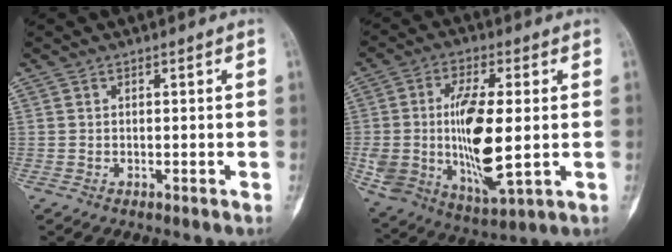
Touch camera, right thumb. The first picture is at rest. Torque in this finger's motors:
{"motor_torque": [1.09, 3.77, 1.04, -0.77, 0.21]}